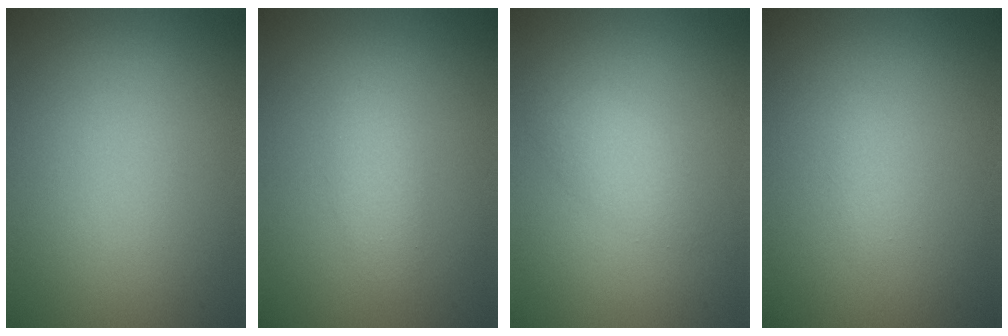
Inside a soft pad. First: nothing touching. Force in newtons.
{"total": 1.8, "press": 1.8, "slide": 0.1}
{"total": 1.8, "press": 1.8, "slide": 0.0}
{"total": 0.6, "press": 0.6, "slide": 0.0}